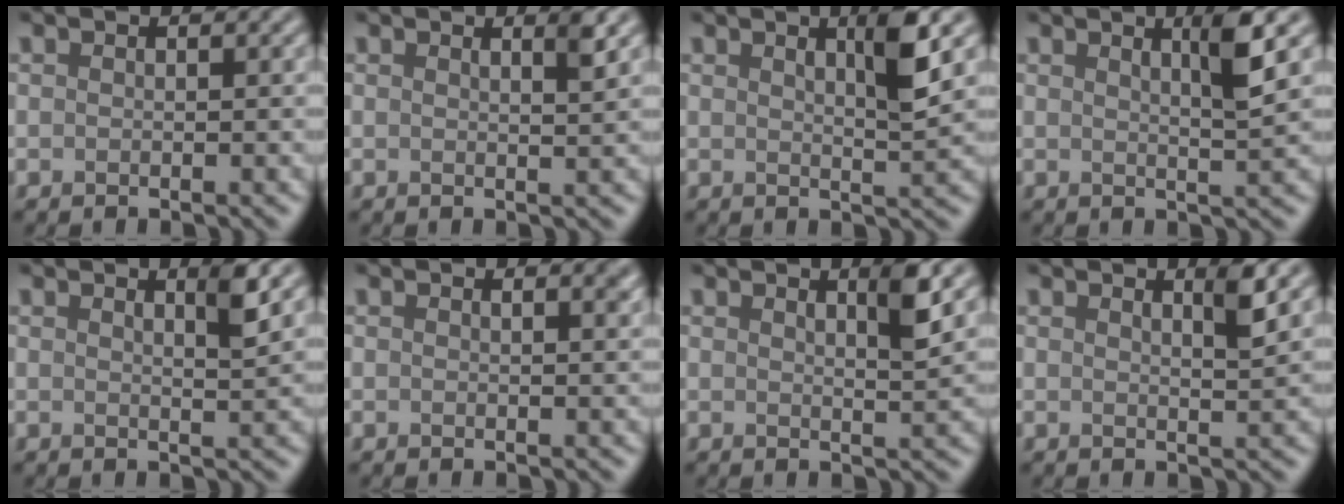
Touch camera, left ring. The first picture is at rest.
{"total": 1.4, "force": [0.9, 0.4, 1.1], "torque": [-0.006, 0.001, 0.010]}
{"total": 3.4, "force": [1.5, 0.4, 3.0], "torque": [-0.043, -0.002, 0.026]}
{"total": 3.0, "force": [1.4, 0.3, 2.6], "torque": [-0.034, 0.002, 0.022]}
{"total": 2.0, "force": [1.2, 0.4, 1.6], "torque": [-0.016, 0.000, 0.016]}
{"total": 1.2, "force": [0.8, 0.4, 0.8], "torque": [-0.005, 0.000, 0.013]}
{"total": 2.5, "force": [1.4, 0.4, 2.0], "torque": [-0.022, 0.000, 0.019]}
{"total": 2.0, "force": [1.2, 0.4, 1.6], "torque": [-0.016, 0.000, 0.016]}